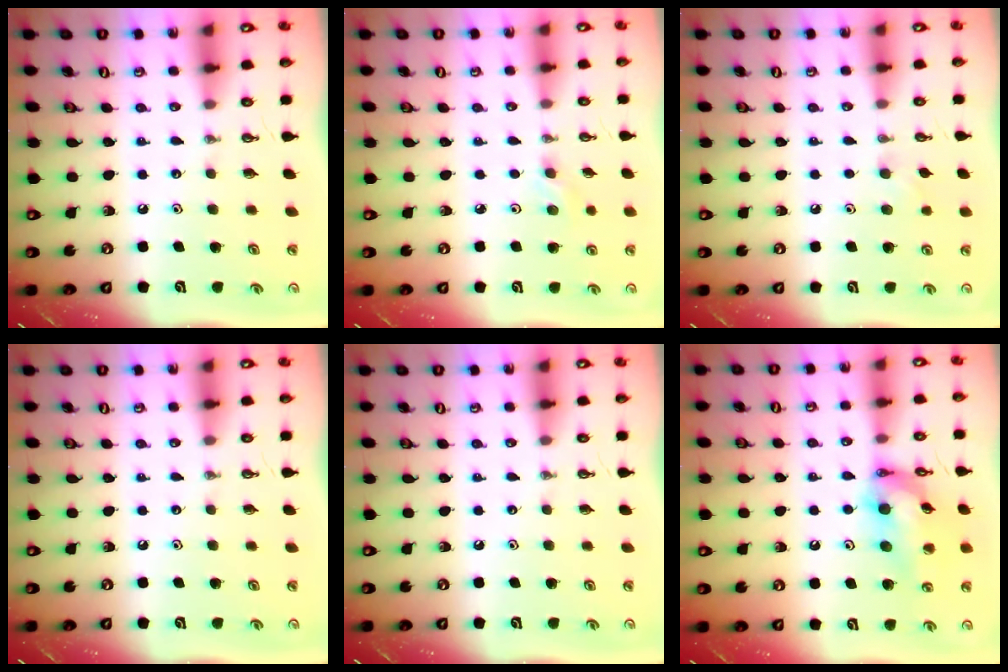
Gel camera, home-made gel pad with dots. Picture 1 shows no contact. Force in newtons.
{"total": 2.6, "press": 2.5, "slide": 0.8}
{"total": 5.8, "press": 5.7, "slide": 1.2}
{"total": 0.0}
{"total": 0.0}
{"total": 14.9, "press": 14.8, "slide": 1.8}